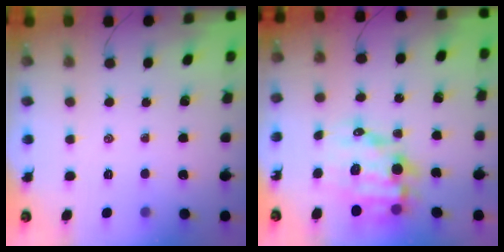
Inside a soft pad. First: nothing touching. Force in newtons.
{"total": 14.3, "press": 13.9, "slide": 3.2}